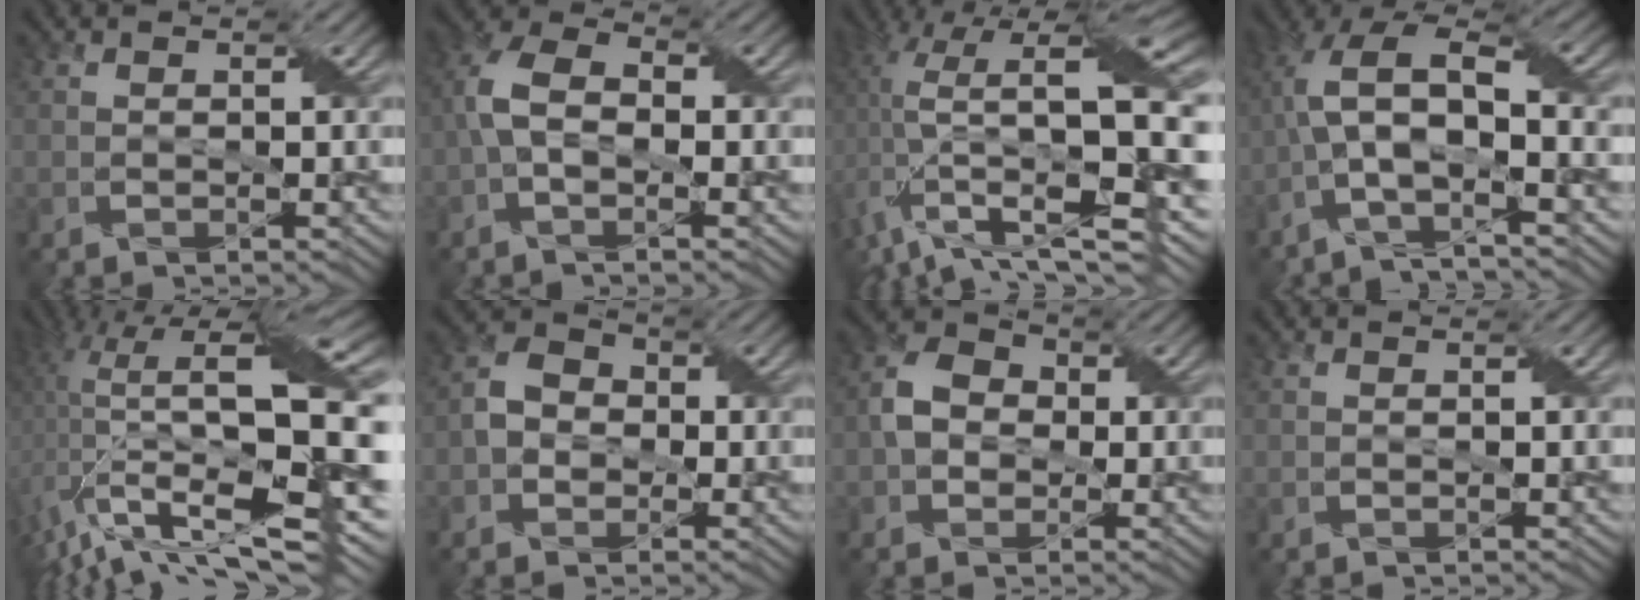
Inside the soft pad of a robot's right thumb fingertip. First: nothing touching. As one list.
[{"total": 6.3, "force": [-0.5, 3.7, 5.1], "torque": [-0.114, 0.015, -0.020]}, {"total": 18.1, "force": [0.4, 6.6, 16.9], "torque": [-0.313, -0.026, 0.023]}, {"total": 10.4, "force": [-2.2, 3.8, 9.4], "torque": [-0.206, 0.011, -0.048]}, {"total": 17.1, "force": [-0.9, 5.7, 16.1], "torque": [-0.315, 0.000, -0.024]}, {"total": 4.3, "force": [-0.9, 3.7, 2.0], "torque": [-0.042, 0.010, -0.024]}, {"total": 4.8, "force": [-0.4, 4.1, 2.5], "torque": [-0.054, 0.010, -0.017]}, {"total": 0.0}]